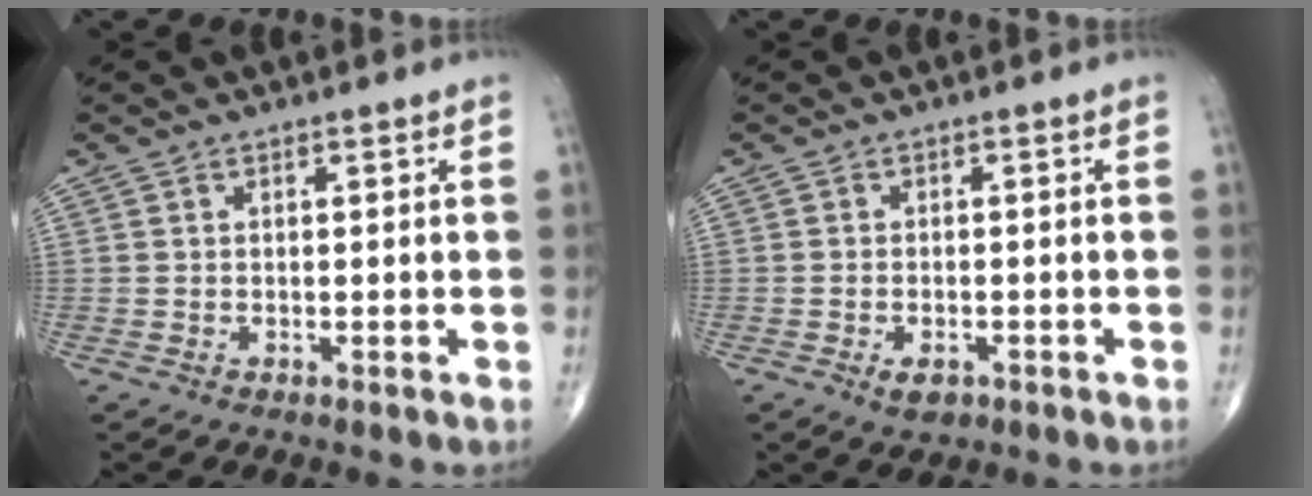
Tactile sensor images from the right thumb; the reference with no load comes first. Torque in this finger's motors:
{"motor_torque": [-0.09, 0.28, 0.00, -0.09, 0.09]}